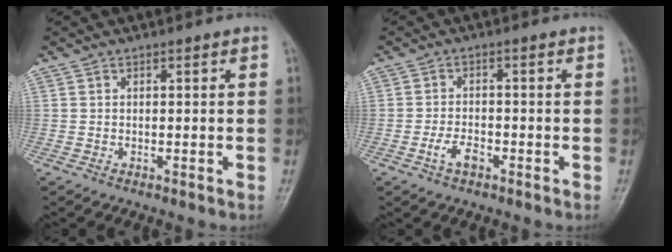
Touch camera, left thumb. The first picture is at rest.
{"total": 3.4, "force": [-1.7, 1.8, 2.3], "torque": [-0.045, 0.012, -0.033]}